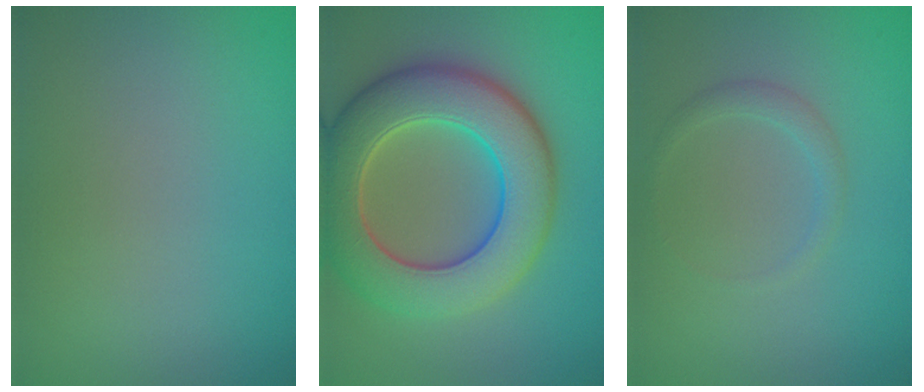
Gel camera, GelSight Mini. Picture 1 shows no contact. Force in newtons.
{"total": 10.1, "press": 10.1, "slide": 0.6}
{"total": 1.2, "press": 1.2, "slide": 0.0}